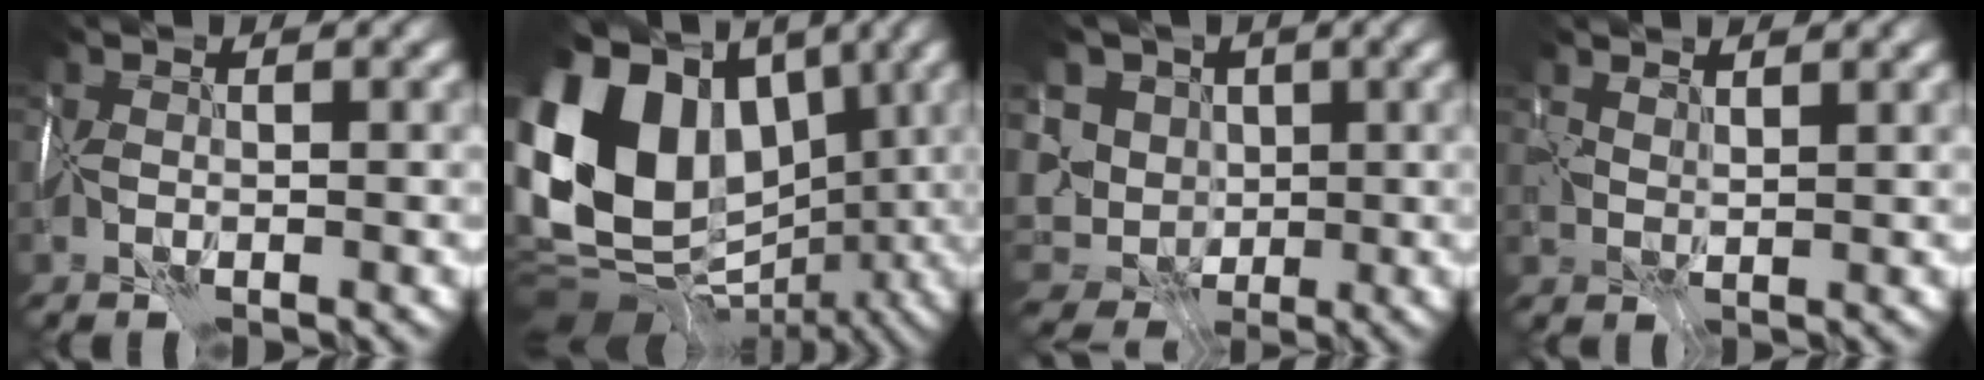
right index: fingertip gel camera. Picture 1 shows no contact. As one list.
[{"total": 15.6, "force": [2.6, 11.9, 9.7], "torque": [-0.194, 0.018, 0.054]}, {"total": 11.0, "force": [2.8, 9.0, 5.7], "torque": [-0.107, 0.008, 0.038]}, {"total": 1.9, "force": [1.6, 0.8, 0.6], "torque": [-0.014, -0.001, 0.039]}]